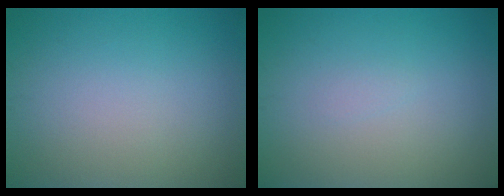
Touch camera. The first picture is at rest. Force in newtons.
{"total": 0.5, "press": 0.5, "slide": 0.1}